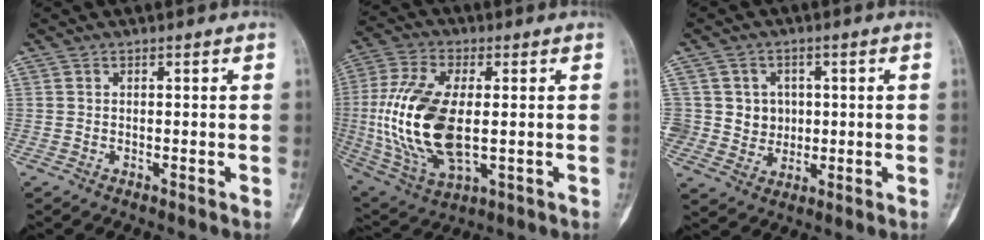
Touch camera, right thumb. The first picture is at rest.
{"total": 19.6, "force": [-0.5, 9.8, 17.0], "torque": [-0.368, -0.009, 0.000]}
{"total": 6.6, "force": [0.9, 6.5, 1.1], "torque": [0.022, 0.006, 0.018]}